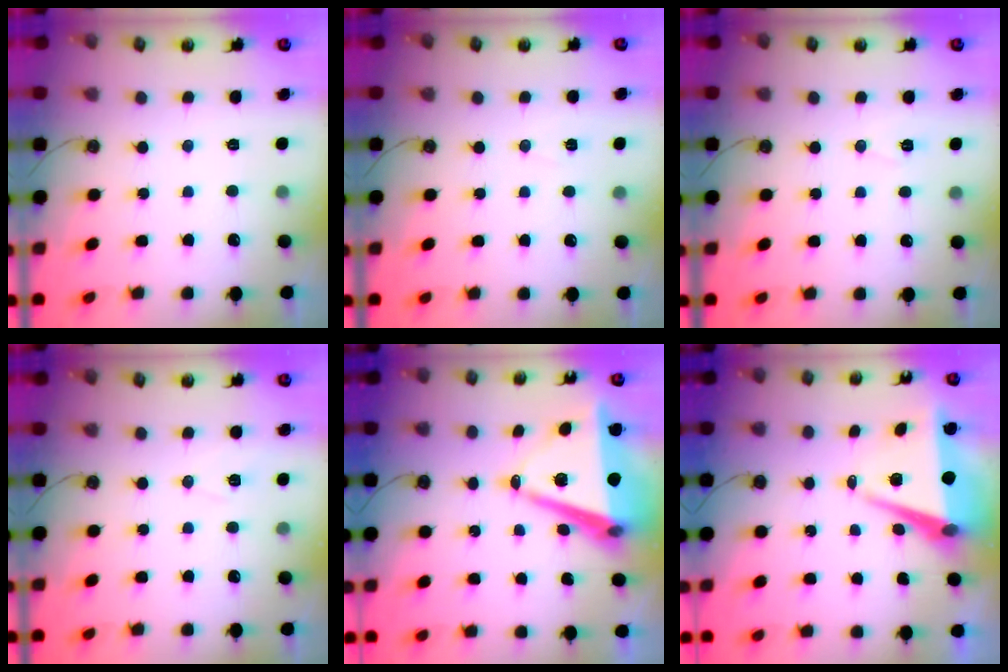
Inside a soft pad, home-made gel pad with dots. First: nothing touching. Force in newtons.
{"total": 5.8, "press": 3.8, "slide": 4.5}
{"total": 5.9, "press": 3.8, "slide": 4.5}
{"total": 7.9, "press": 6.5, "slide": 4.4}
{"total": 12.4, "press": 11.7, "slide": 4.0}
{"total": 8.3, "press": 7.2, "slide": 4.2}